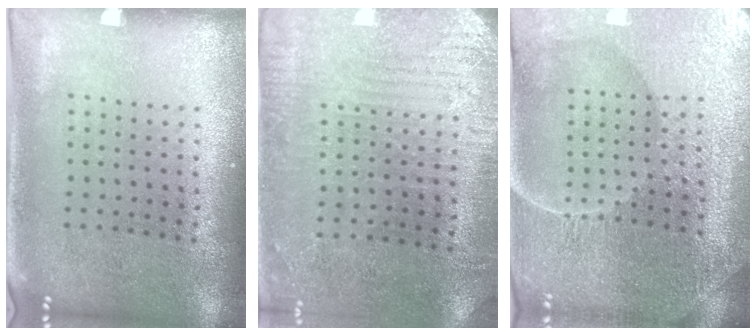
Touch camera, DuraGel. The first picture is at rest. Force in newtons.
{"total": 3.0, "press": 2.8, "slide": 1.1}
{"total": 5.2, "press": 4.9, "slide": 1.7}